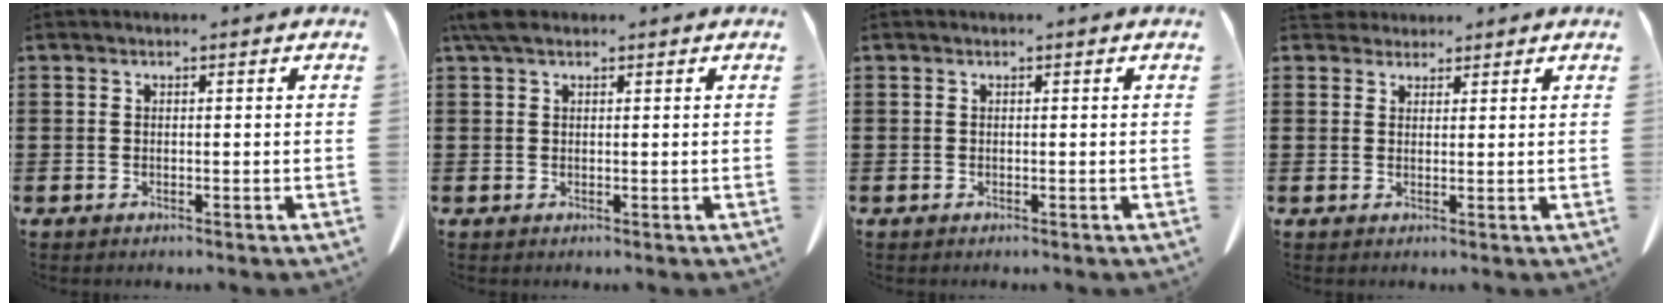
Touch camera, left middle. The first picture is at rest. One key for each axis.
{"total": 2.3, "fx": 1.5, "fy": 1.1, "fz": 1.4, "tx": -0.034, "ty": 0.006, "tz": 0.028}
{"total": 0.0}
{"total": 2.4, "fx": 2.2, "fy": 1.0, "fz": 0.2, "tx": -0.002, "ty": 0.000, "tz": 0.042}